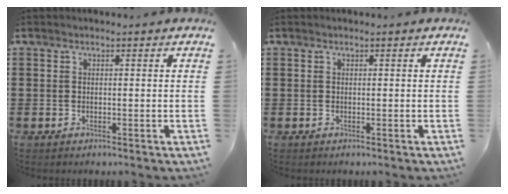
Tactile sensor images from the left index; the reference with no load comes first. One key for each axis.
{"total": 0.0}